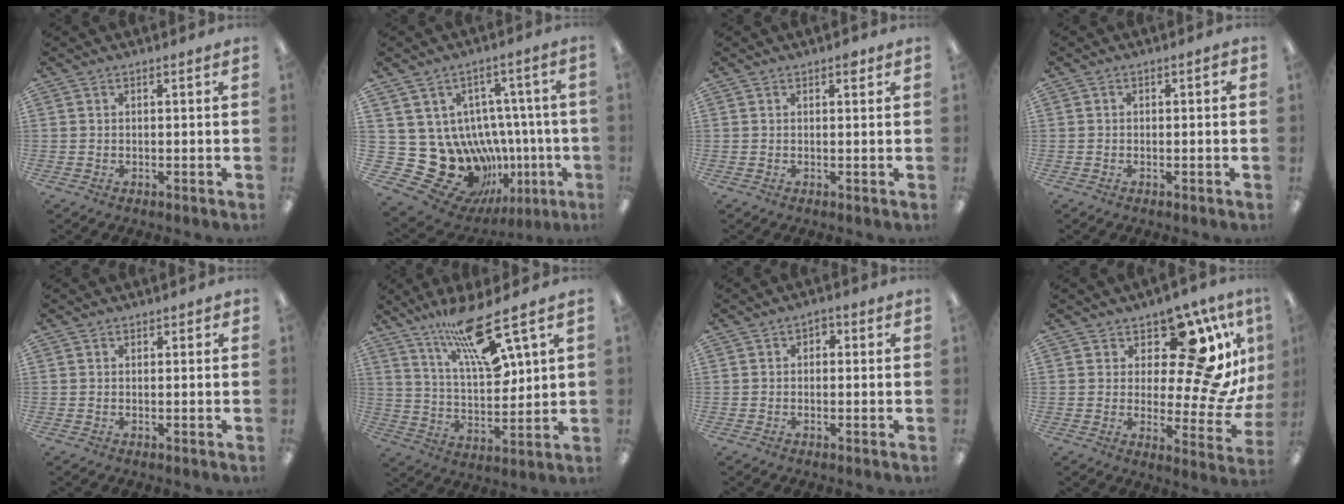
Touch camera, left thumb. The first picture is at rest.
{"total": 22.4, "force": [-2.9, 19.2, 11.2], "torque": [-0.211, -0.021, 0.022]}
{"total": 1.5, "force": [0.7, 0.8, 1.1], "torque": [-0.005, -0.002, 0.008]}
{"total": 1.4, "force": [-0.9, 0.7, 0.8], "torque": [-0.012, 0.005, -0.018]}
{"total": 0.7, "force": [0.1, 0.6, 0.3], "torque": [-0.005, 0.004, 0.001]}
{"total": 16.9, "force": [11.4, 4.1, 11.8], "torque": [-0.212, -0.055, 0.189]}
{"total": 2.0, "force": [-0.8, 1.4, 1.1], "torque": [-0.019, 0.010, -0.017]}
{"total": 16.4, "force": [8.3, 6.0, 12.7], "torque": [-0.179, -0.073, 0.130]}